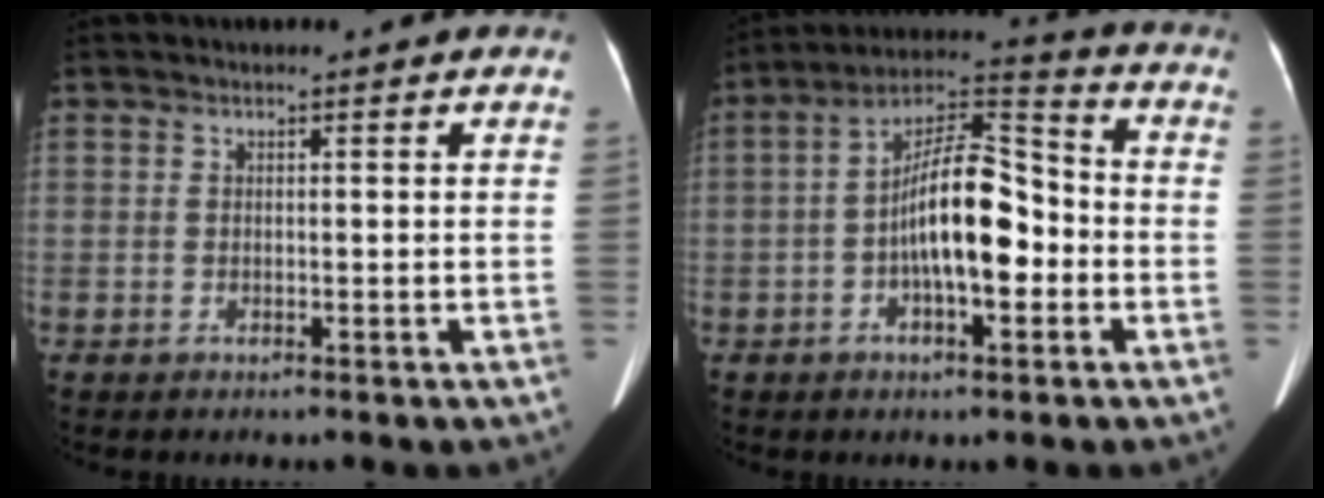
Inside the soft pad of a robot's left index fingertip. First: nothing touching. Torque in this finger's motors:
{"motor_torque": [1.84, 0.29, 0.34, 0.21]}